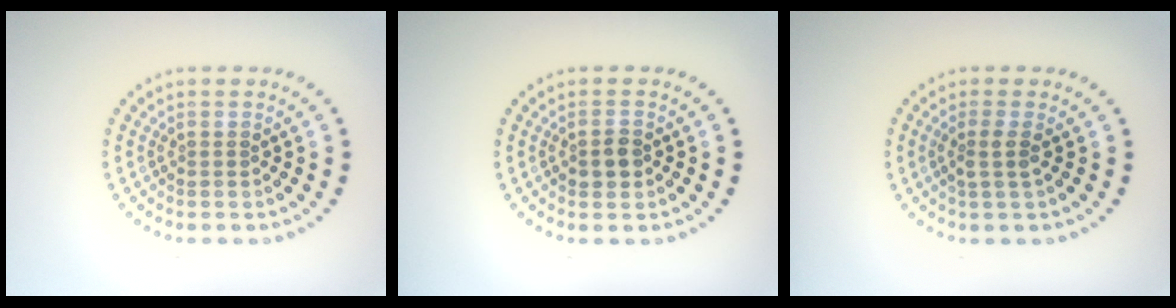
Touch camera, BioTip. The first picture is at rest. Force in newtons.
{"total": 1.7, "press": 1.6, "slide": 0.3}
{"total": 1.5, "press": 1.2, "slide": 0.9}